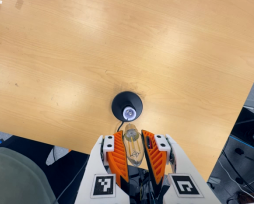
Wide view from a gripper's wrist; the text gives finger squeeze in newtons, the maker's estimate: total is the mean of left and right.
{"total": 20.4, "left": 23.0, "right": 17.7}